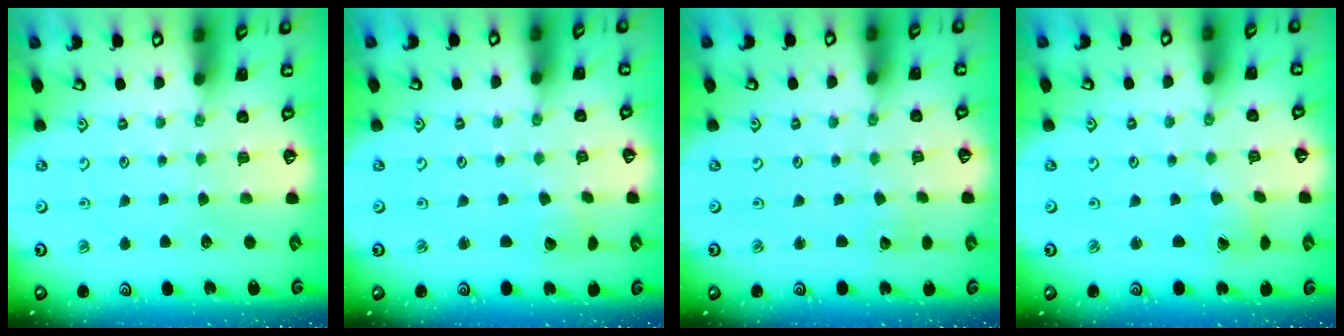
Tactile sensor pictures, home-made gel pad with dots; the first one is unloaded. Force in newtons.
{"total": 2.6, "press": 2.6, "slide": 0.1}
{"total": 1.8, "press": 1.8, "slide": 0.1}
{"total": 1.3, "press": 1.2, "slide": 0.2}